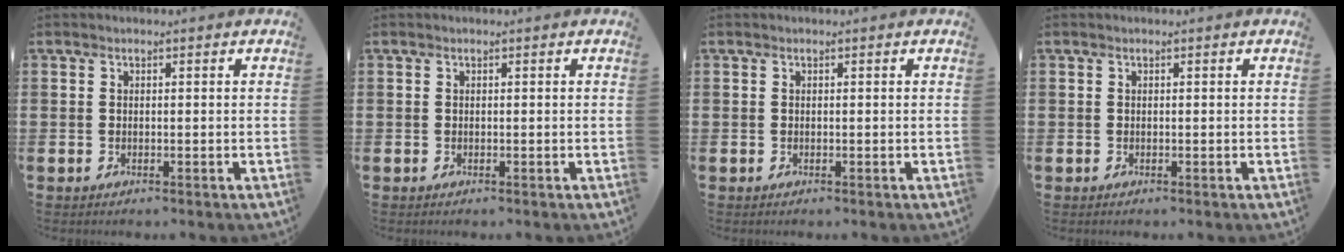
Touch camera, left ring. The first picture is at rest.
{"total": 0.0}
{"total": 0.0}
{"total": 0.0}